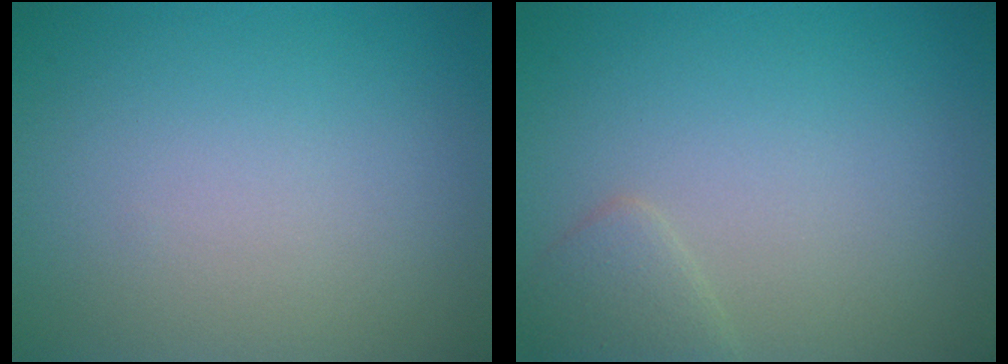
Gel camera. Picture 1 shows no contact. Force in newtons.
{"total": 1.6, "press": 1.6, "slide": 0.0}